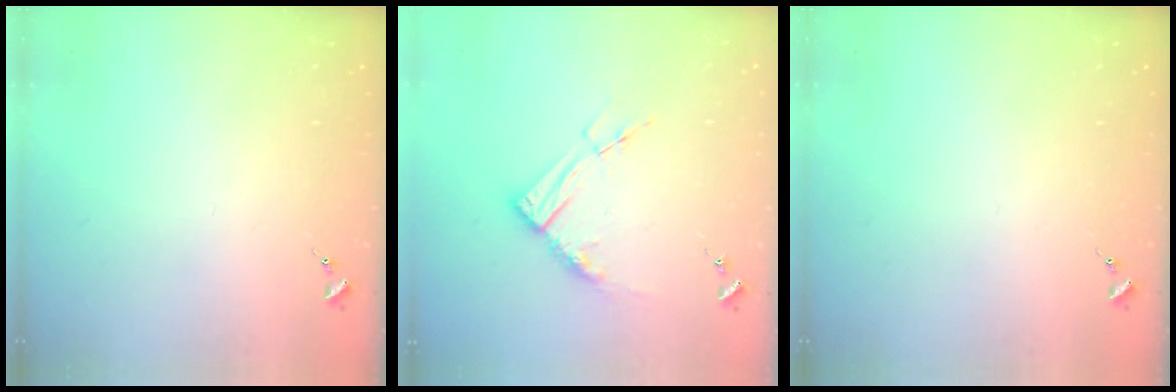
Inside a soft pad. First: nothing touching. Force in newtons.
{"total": 10.3, "press": 10.2, "slide": 1.0}
{"total": 0.0}